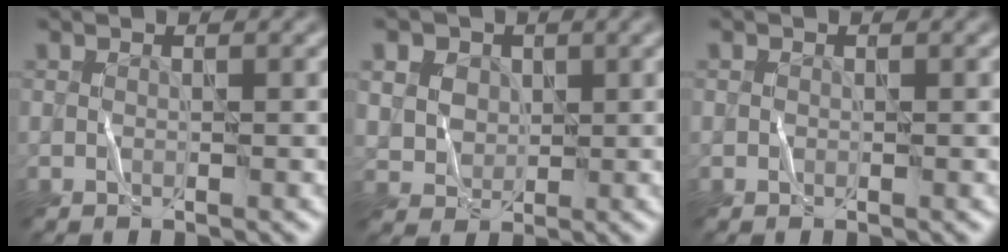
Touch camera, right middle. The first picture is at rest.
{"total": 4.2, "force": [2.4, 3.3, 1.1], "torque": [-0.055, 0.017, 0.045]}
{"total": 0.0}